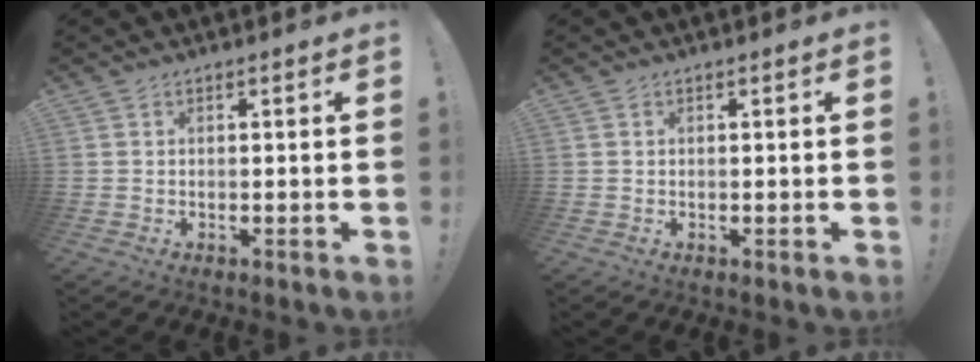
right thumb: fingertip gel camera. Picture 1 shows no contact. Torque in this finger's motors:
{"motor_torque": [-0.29, 0.09, -0.13, 0.14, 0.00]}